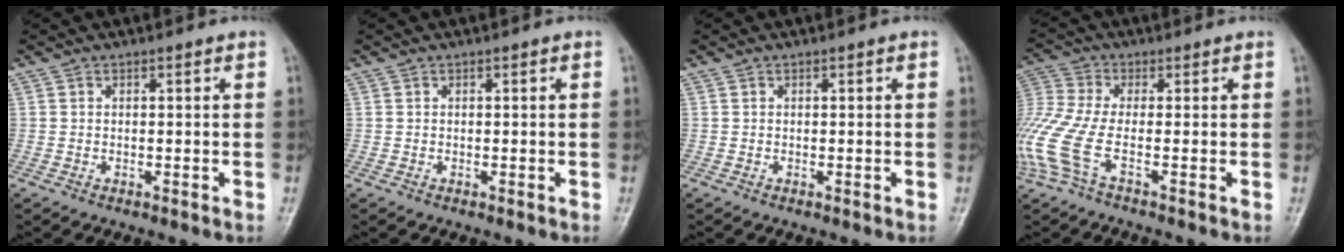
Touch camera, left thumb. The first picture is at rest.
{"total": 0.0}
{"total": 0.0}
{"total": 9.3, "force": [-3.2, 2.4, 8.3], "torque": [-0.231, 0.015, -0.075]}